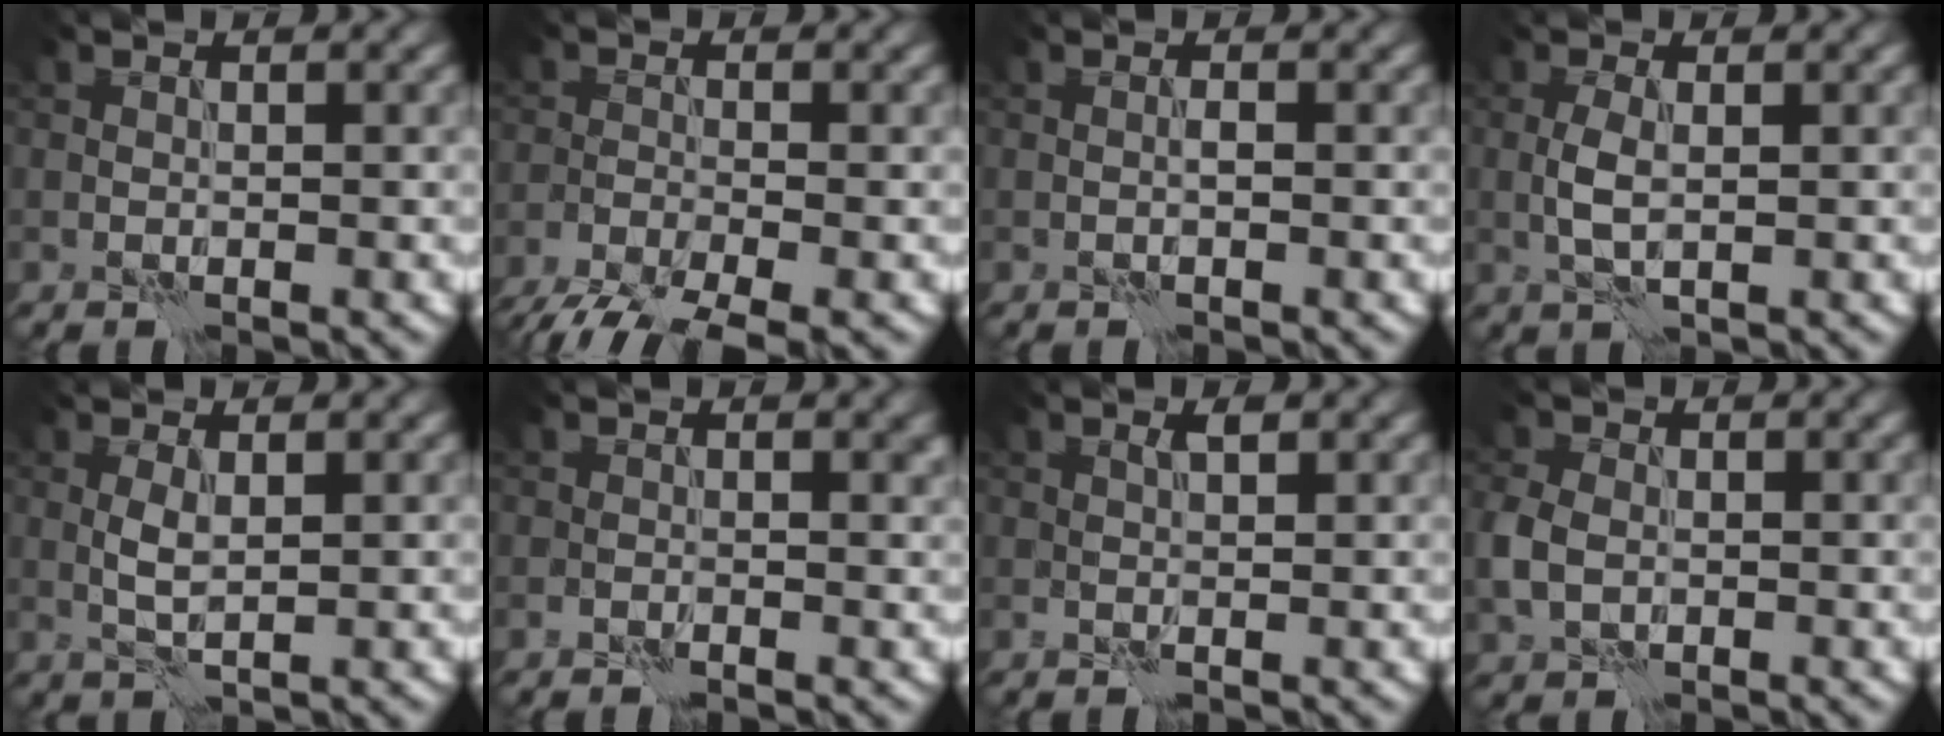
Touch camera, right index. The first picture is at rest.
{"total": 6.0, "force": [-4.8, 1.1, 3.3], "torque": [-0.064, -0.036, -0.090]}
{"total": 0.5, "force": [-0.2, 0.0, 0.5], "torque": [-0.010, 0.001, -0.004]}
{"total": 2.3, "force": [-0.1, 0.8, 2.1], "torque": [-0.050, 0.001, -0.001]}
{"total": 1.9, "force": [0.3, 0.5, 1.8], "torque": [-0.043, 0.001, 0.008]}
{"total": 0.8, "force": [0.2, 0.6, 0.6], "torque": [-0.005, -0.004, 0.002]}
{"total": 1.1, "force": [0.8, 0.1, 0.7], "torque": [-0.014, -0.001, 0.014]}
{"total": 3.2, "force": [-0.4, 2.5, 2.0], "torque": [-0.052, 0.001, -0.011]}